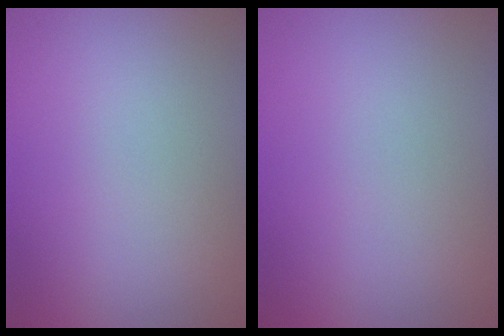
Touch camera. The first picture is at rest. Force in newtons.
{"total": 0.0}